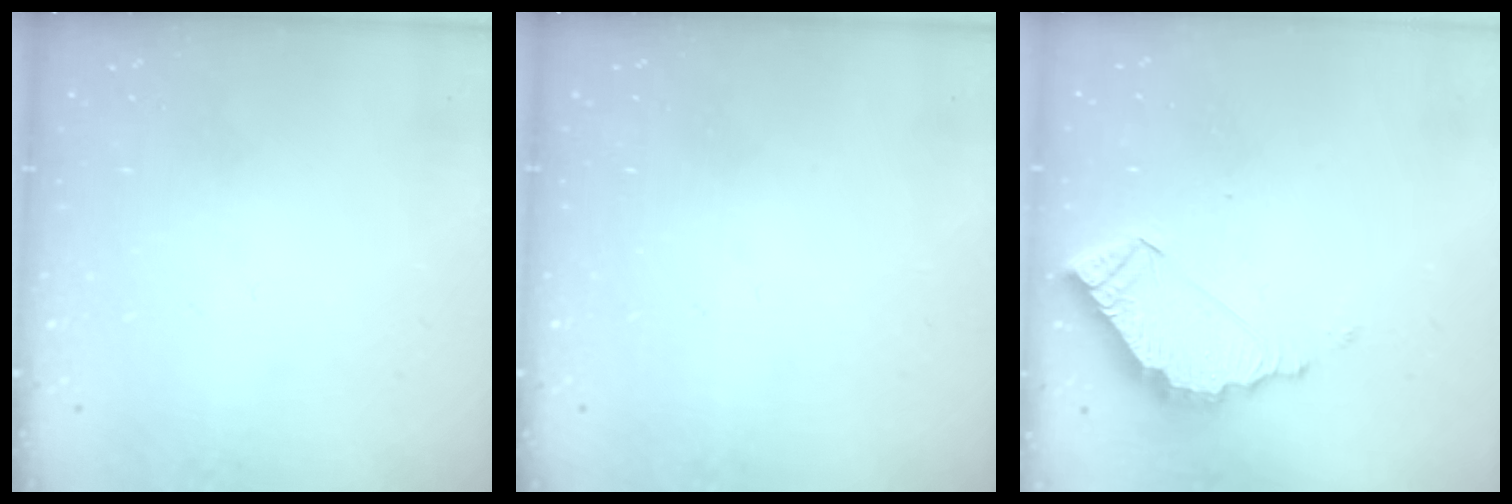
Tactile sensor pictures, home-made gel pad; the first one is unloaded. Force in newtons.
{"total": 0.0}
{"total": 7.9, "press": 7.9, "slide": 0.3}